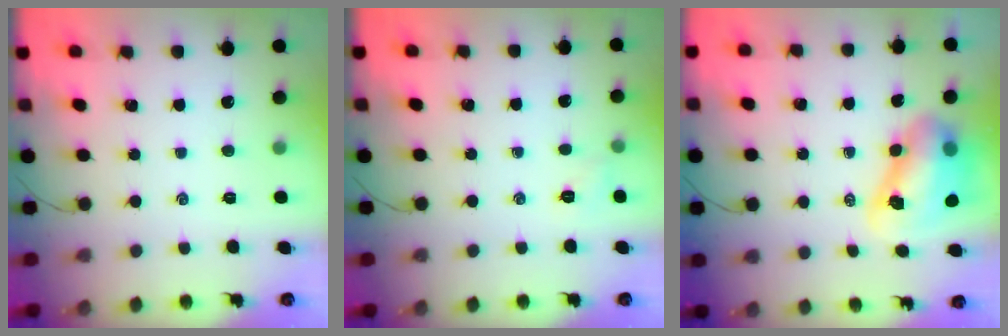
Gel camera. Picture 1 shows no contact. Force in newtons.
{"total": 4.8, "press": 4.6, "slide": 1.3}
{"total": 10.7, "press": 10.3, "slide": 2.9}